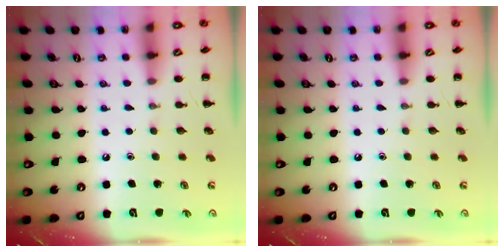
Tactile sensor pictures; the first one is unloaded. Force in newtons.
{"total": 0.0}